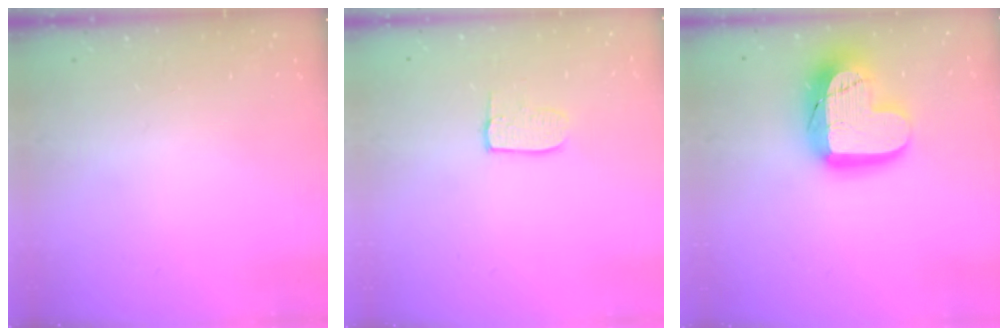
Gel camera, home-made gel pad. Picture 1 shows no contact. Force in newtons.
{"total": 6.5, "press": 6.5, "slide": 0.6}
{"total": 18.4, "press": 18.3, "slide": 1.4}